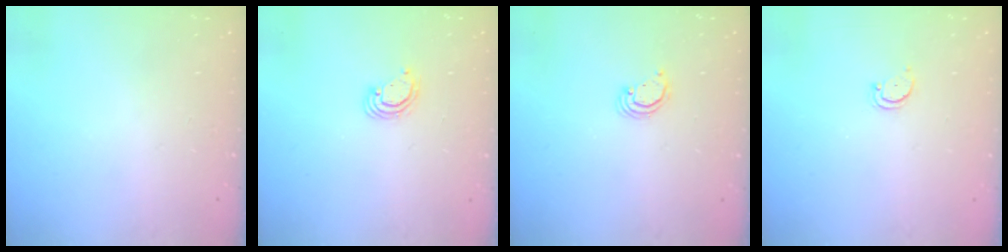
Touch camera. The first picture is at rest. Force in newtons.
{"total": 3.8, "press": 3.8, "slide": 0.4}
{"total": 2.3, "press": 2.3, "slide": 0.3}
{"total": 2.5, "press": 2.4, "slide": 0.5}